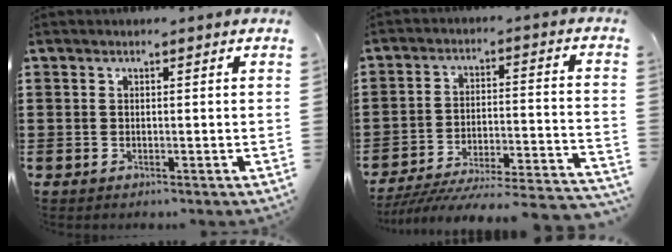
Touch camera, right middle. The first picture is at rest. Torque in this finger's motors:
{"motor_torque": [1.50, -0.64, 0.50, 0.15]}